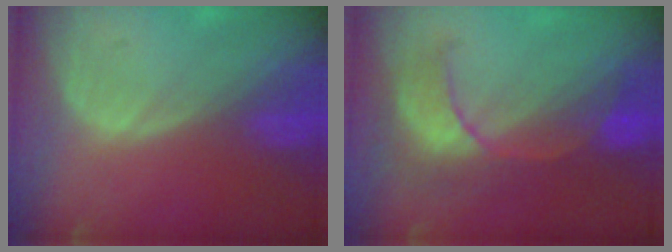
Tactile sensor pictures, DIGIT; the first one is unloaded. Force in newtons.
{"total": 8.1, "press": 7.9, "slide": 2.0}